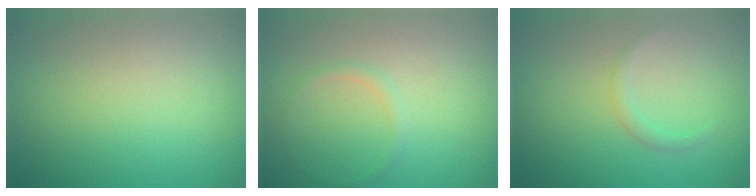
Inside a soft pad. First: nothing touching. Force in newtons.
{"total": 0.8, "press": 0.8, "slide": 0.0}
{"total": 1.1, "press": 1.1, "slide": 0.1}